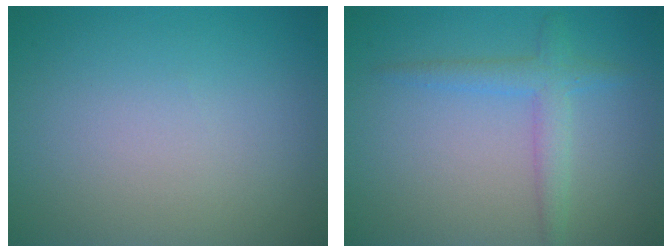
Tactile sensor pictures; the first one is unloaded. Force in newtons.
{"total": 2.0, "press": 2.0, "slide": 0.1}